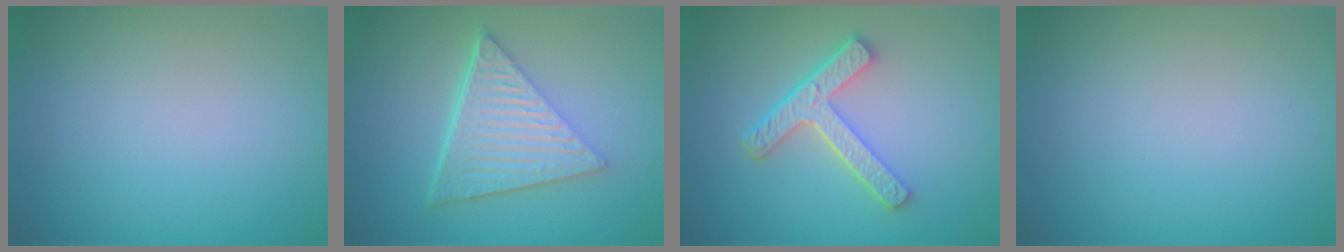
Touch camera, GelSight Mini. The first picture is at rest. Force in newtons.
{"total": 6.7, "press": 4.6, "slide": 4.9}
{"total": 4.3, "press": 3.3, "slide": 2.7}
{"total": 0.0}